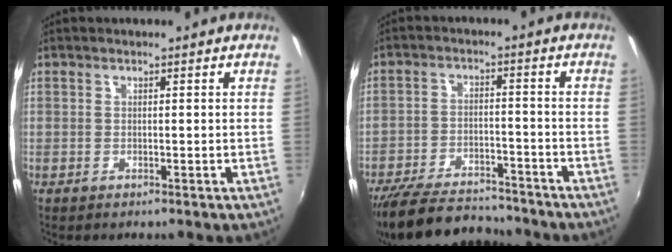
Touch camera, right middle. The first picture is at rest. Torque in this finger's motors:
{"motor_torque": [1.12, -1.04, 0.63, 0.21]}